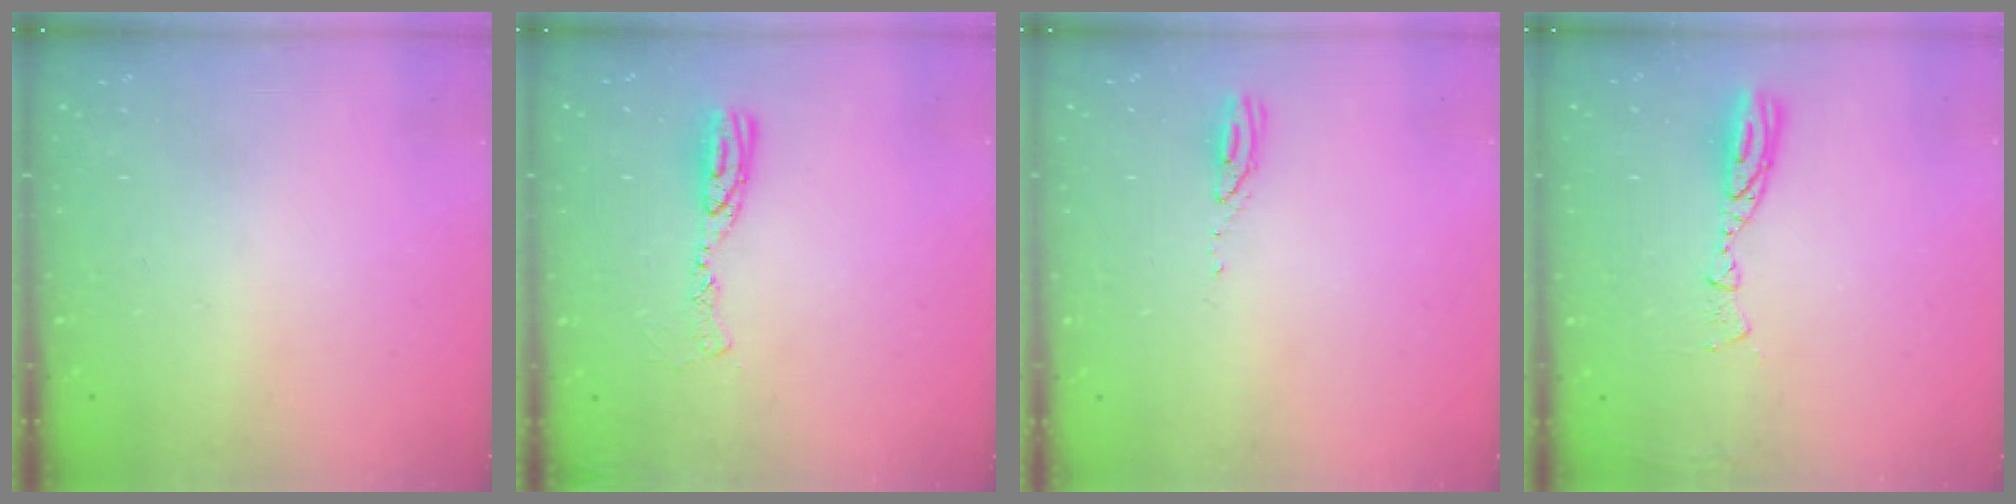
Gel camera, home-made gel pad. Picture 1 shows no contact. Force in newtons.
{"total": 9.5, "press": 9.5, "slide": 0.9}
{"total": 3.0, "press": 2.9, "slide": 0.3}
{"total": 8.0, "press": 8.0, "slide": 0.7}